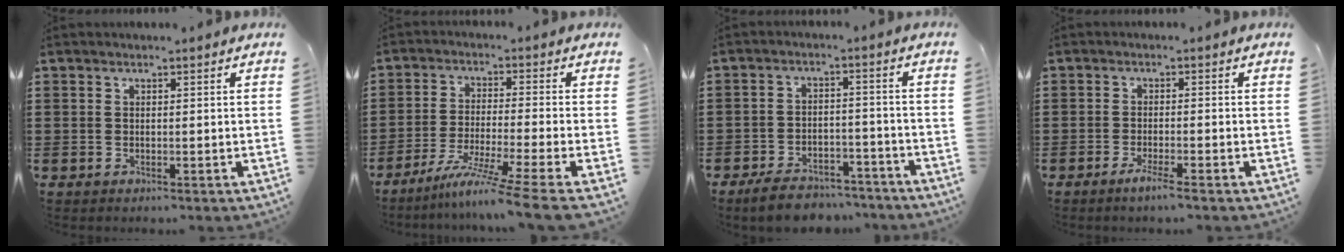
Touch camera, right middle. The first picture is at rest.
{"total": 8.2, "force": [-6.2, -1.2, 5.3], "torque": [-0.104, -0.023, -0.124]}
{"total": 5.7, "force": [-5.3, 1.3, 1.5], "torque": [-0.026, 0.015, -0.105]}
{"total": 2.4, "force": [-1.6, -0.1, 1.8], "torque": [-0.036, -0.004, -0.032]}